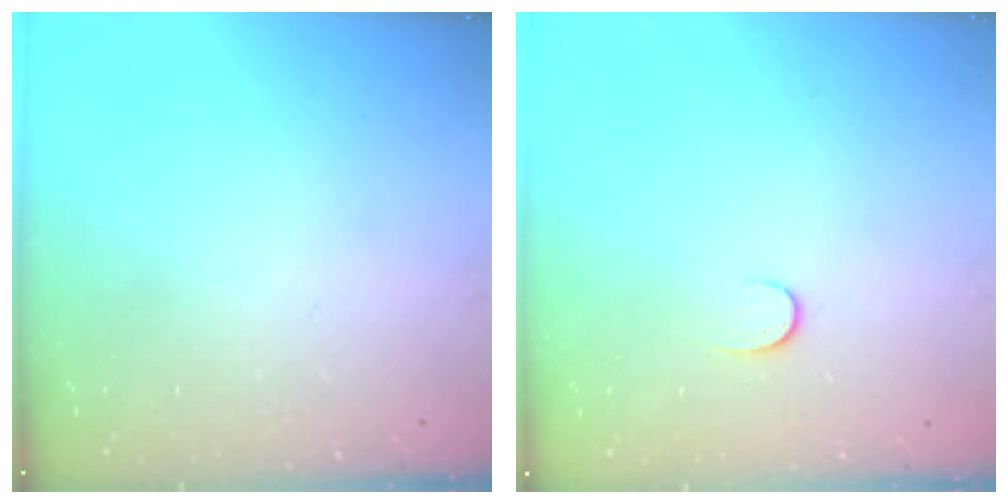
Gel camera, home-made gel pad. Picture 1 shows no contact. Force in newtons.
{"total": 4.4, "press": 4.3, "slide": 0.7}